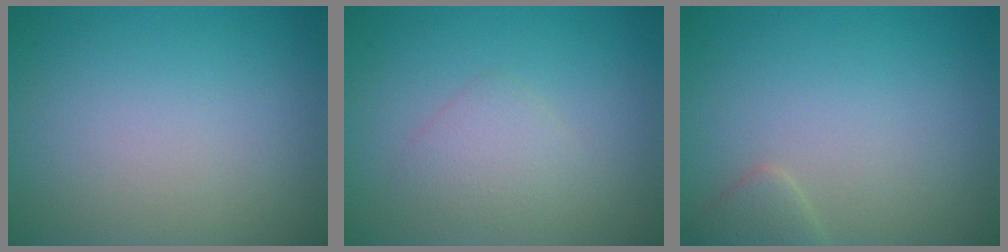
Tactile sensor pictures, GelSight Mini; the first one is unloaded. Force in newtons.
{"total": 1.9, "press": 1.9, "slide": 0.1}
{"total": 1.5, "press": 1.5, "slide": 0.1}